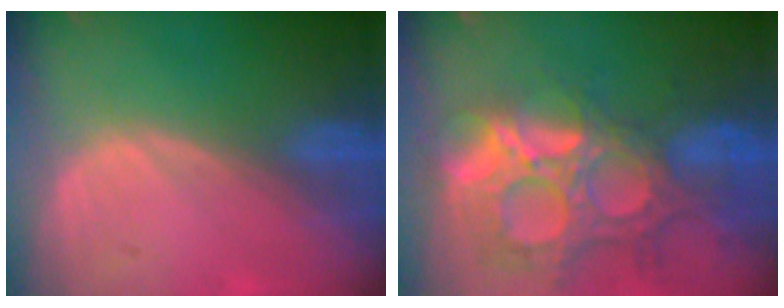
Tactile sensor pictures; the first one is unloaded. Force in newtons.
{"total": 14.5, "press": 12.1, "slide": 7.9}